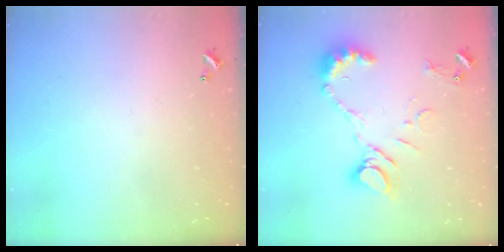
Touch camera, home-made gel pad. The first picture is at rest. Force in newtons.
{"total": 11.1, "press": 11.0, "slide": 1.3}